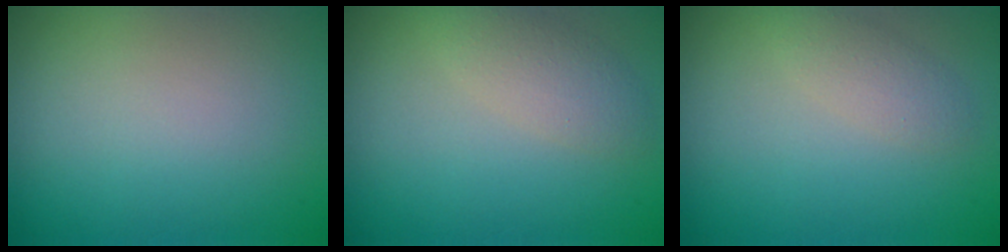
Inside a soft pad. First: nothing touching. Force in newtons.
{"total": 2.5, "press": 2.5, "slide": 0.1}
{"total": 1.6, "press": 1.6, "slide": 0.1}